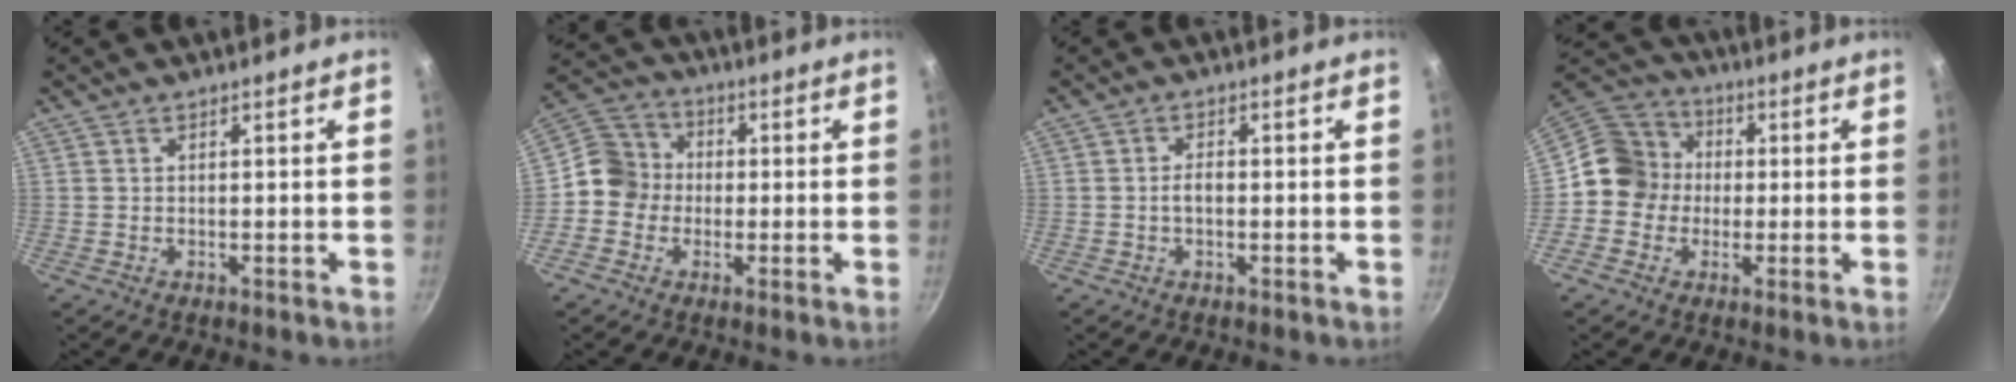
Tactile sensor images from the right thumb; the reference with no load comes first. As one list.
[{"total": 8.1, "force": [-1.0, 7.6, 2.6], "torque": [-0.009, 0.026, -0.043]}, {"total": 2.0, "force": [-0.4, 1.1, 1.6], "torque": [-0.026, 0.010, -0.007]}, {"total": 10.1, "force": [-0.5, 9.5, 3.3], "torque": [-0.021, 0.029, -0.033]}]